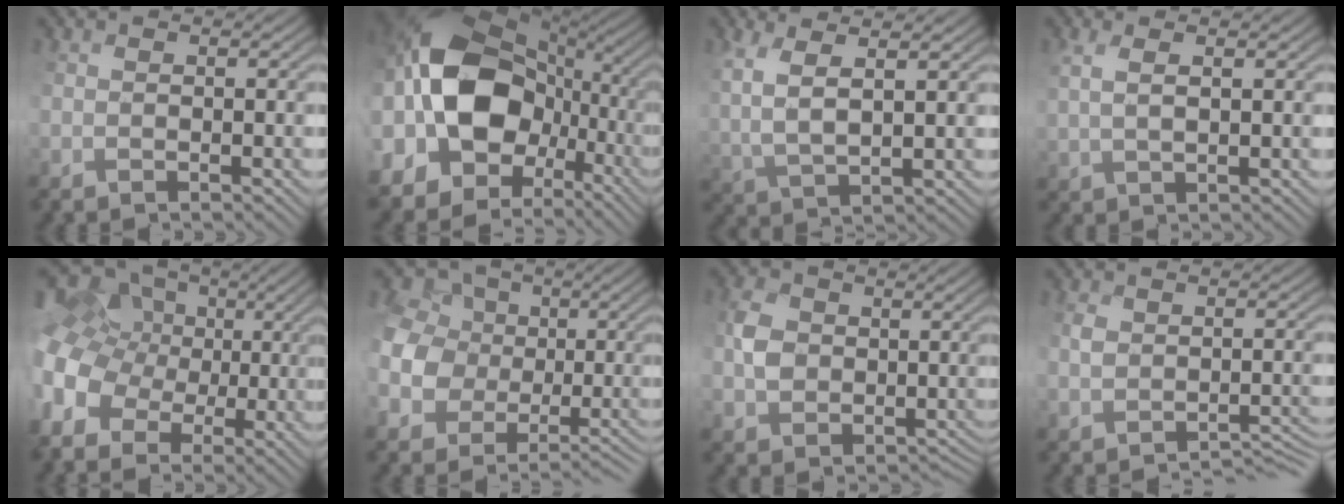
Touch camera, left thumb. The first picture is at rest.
{"total": 19.9, "force": [-0.5, 14.0, 14.1], "torque": [-0.278, 0.015, -0.006]}
{"total": 5.2, "force": [4.3, 0.6, 2.9], "torque": [-0.066, 0.017, 0.089]}
{"total": 2.6, "force": [2.4, 0.0, 0.7], "torque": [-0.012, 0.015, 0.049]}
{"total": 12.5, "force": [-1.1, 11.3, 5.2], "torque": [-0.194, 0.011, -0.023]}
{"total": 9.6, "force": [-2.1, 8.8, 3.2], "torque": [-0.133, -0.012, -0.041]}
{"total": 4.1, "force": [0.2, 3.9, 1.2], "torque": [-0.025, 0.006, -0.009]}
{"total": 3.4, "force": [-2.8, 1.5, 1.0], "torque": [-0.010, 0.001, -0.046]}